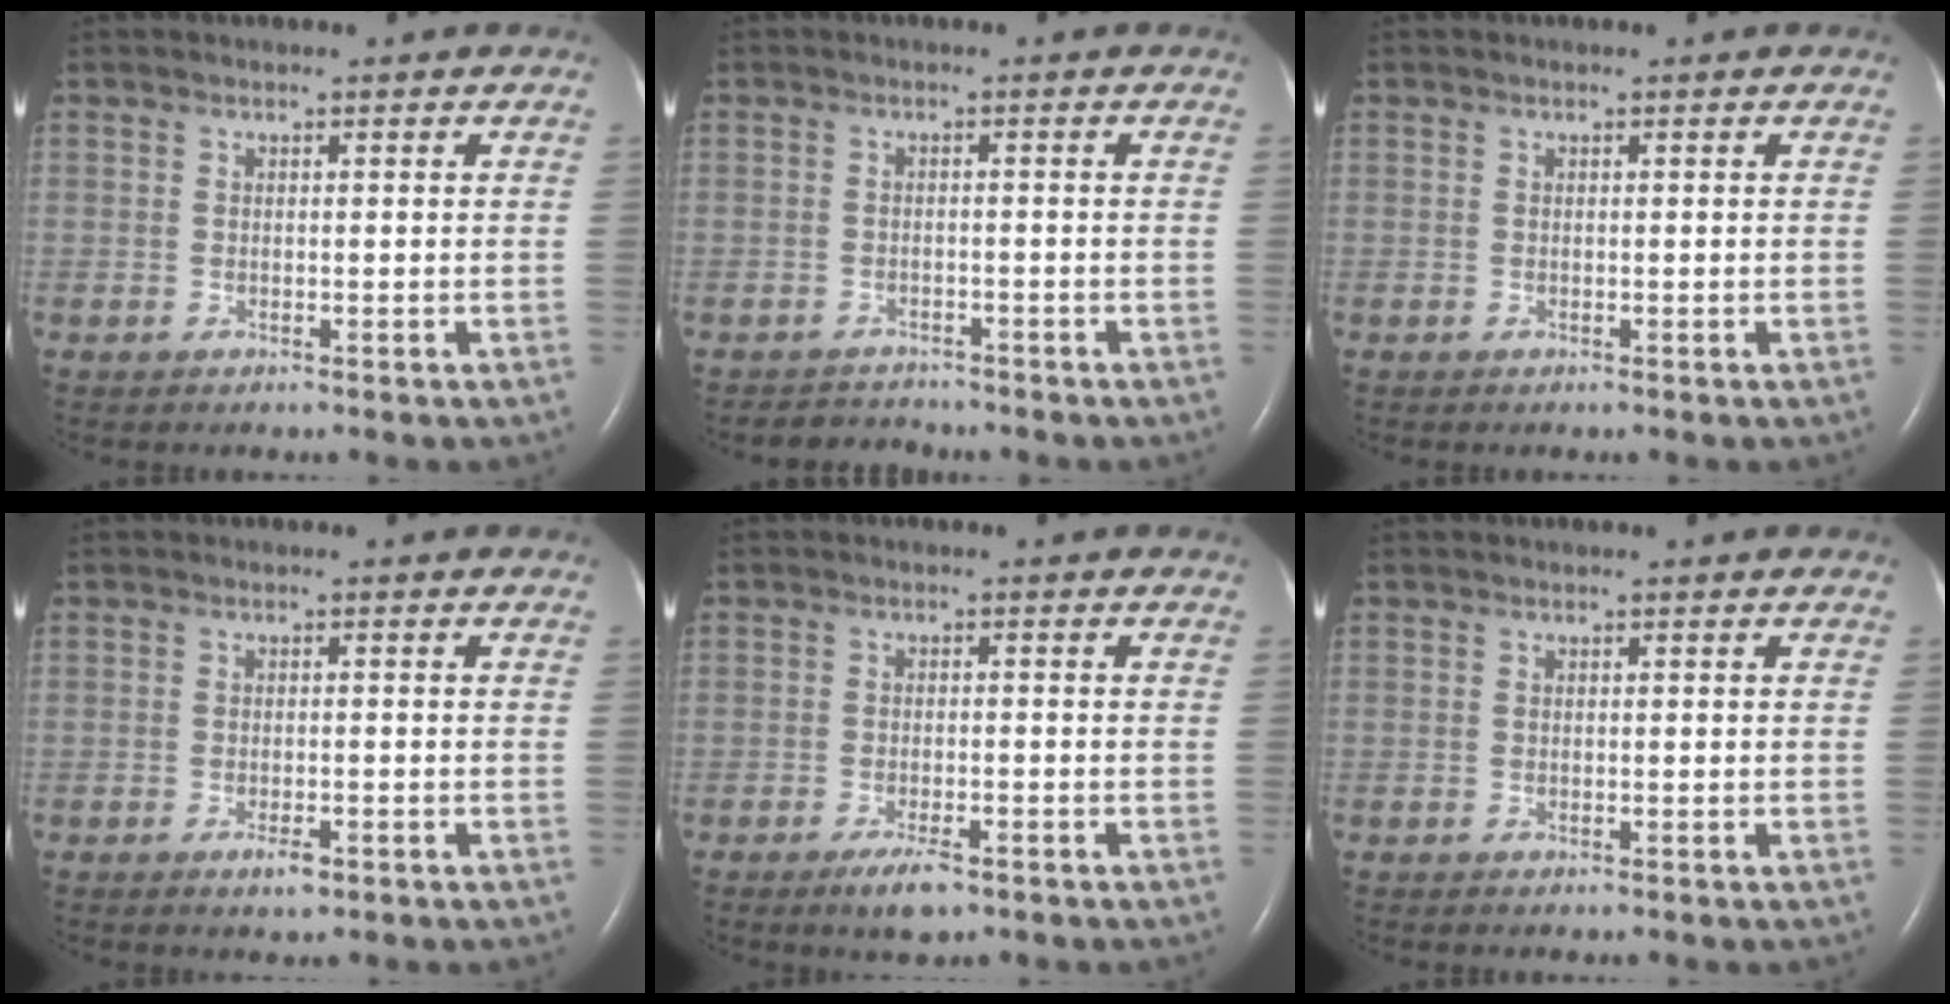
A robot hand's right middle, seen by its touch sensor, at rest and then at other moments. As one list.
[{"total": 2.7, "force": [-2.6, 0.6, -0.6], "torque": [0.006, -0.010, -0.040]}, {"total": 0.0}, {"total": 2.0, "force": [-1.2, 0.6, 1.5], "torque": [-0.029, -0.001, -0.016]}, {"total": 3.8, "force": [-2.5, 0.9, 2.7], "torque": [-0.055, -0.004, -0.039]}, {"total": 0.0}]